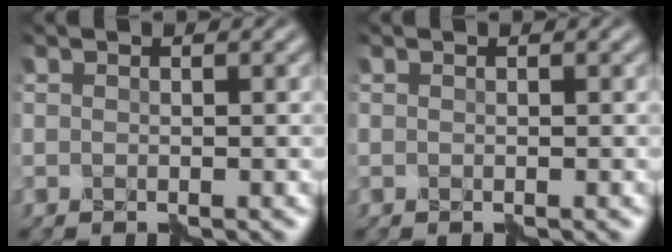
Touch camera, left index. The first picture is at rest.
{"total": 0.0}